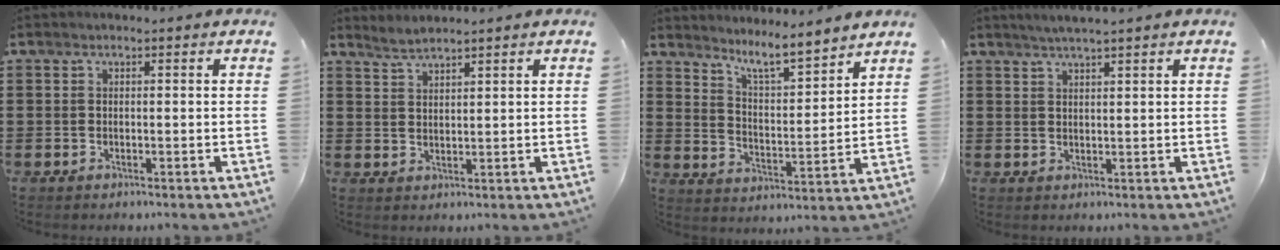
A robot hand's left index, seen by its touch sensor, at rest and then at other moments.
{"total": 1.9, "force": [1.9, -0.1, 0.4], "torque": [-0.012, 0.002, 0.037]}
{"total": 7.2, "force": [6.5, 0.4, 3.0], "torque": [-0.065, -0.042, 0.110]}
{"total": 2.0, "force": [1.8, -0.3, 0.9], "torque": [-0.020, 0.000, 0.034]}